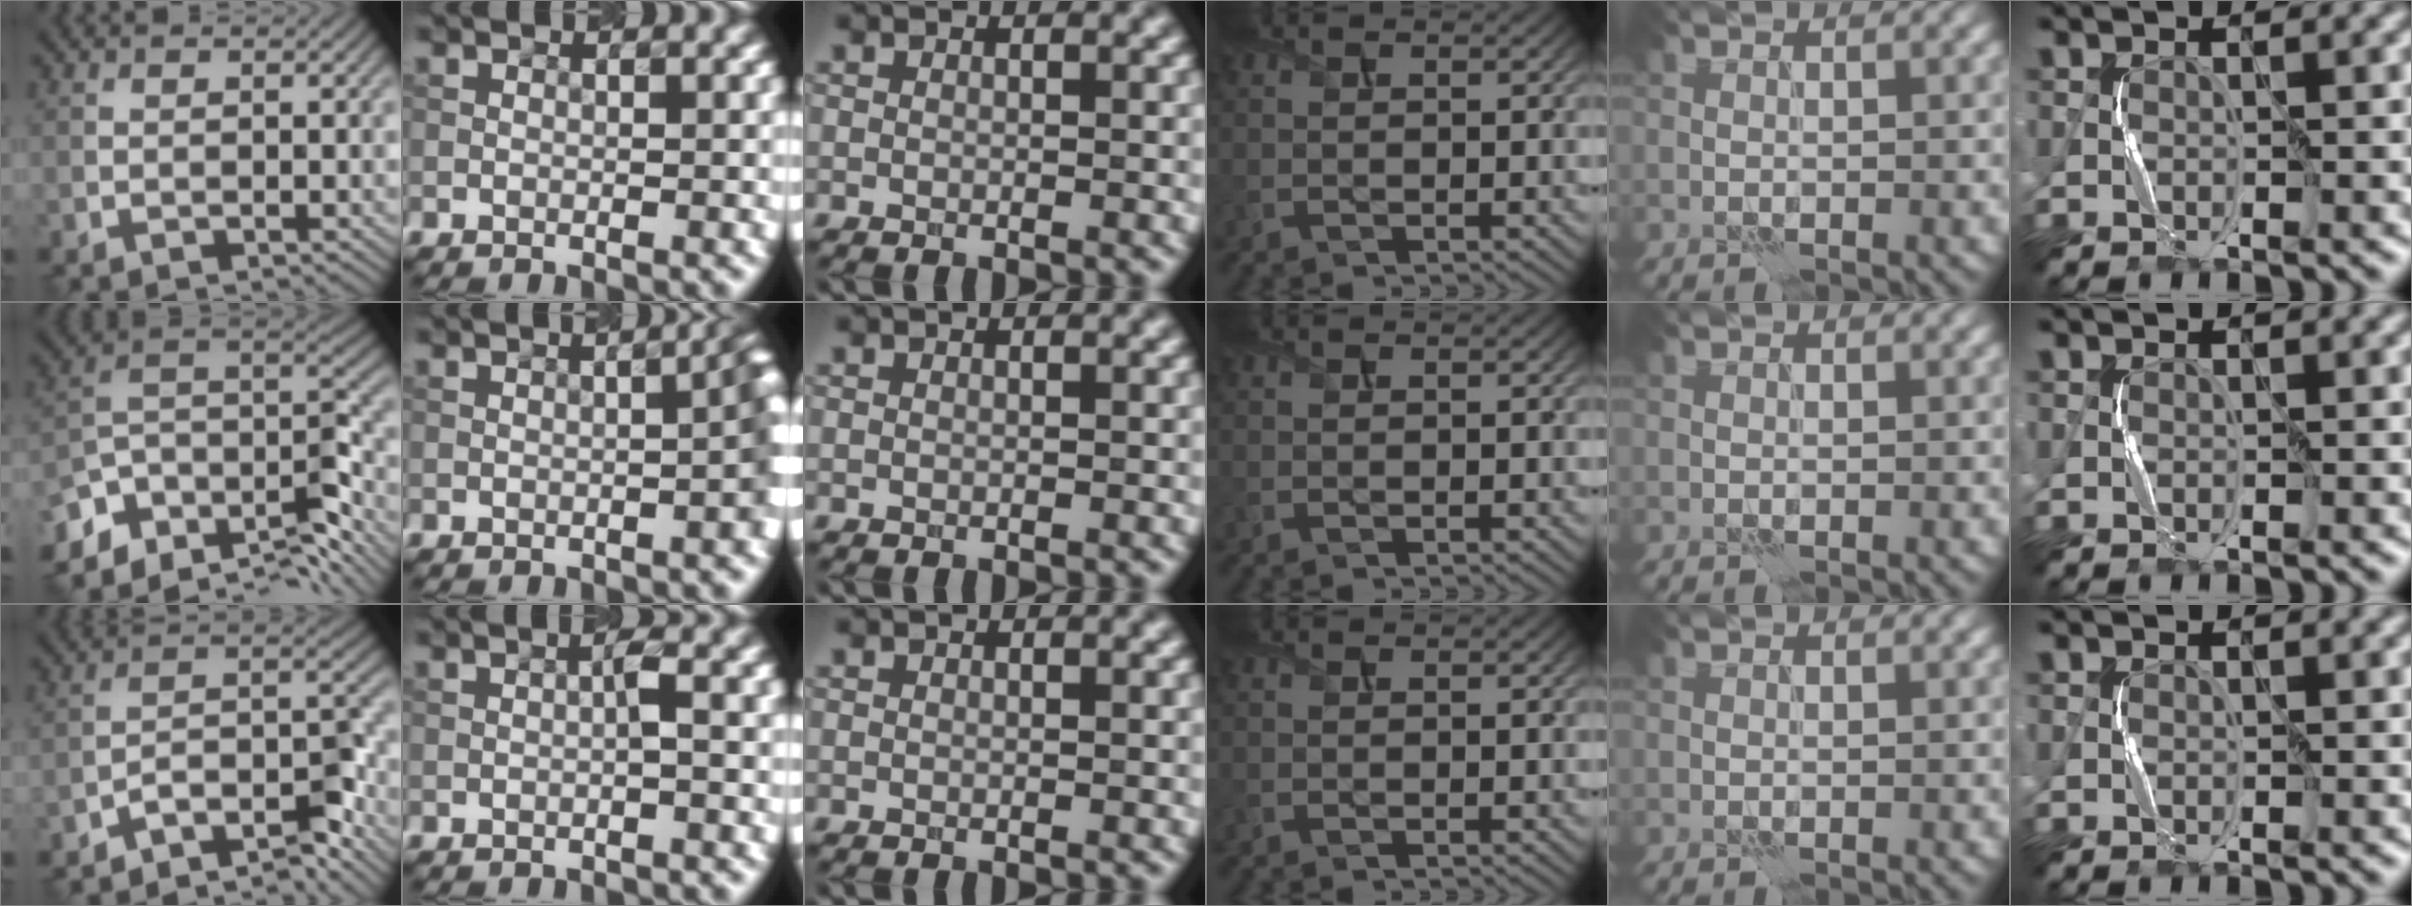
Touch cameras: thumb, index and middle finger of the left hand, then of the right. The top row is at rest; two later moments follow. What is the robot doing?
{"motion": "squeeze", "object": "air blower"}